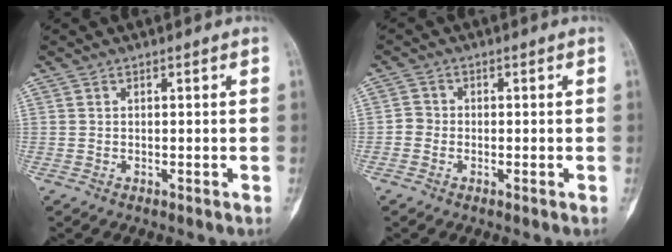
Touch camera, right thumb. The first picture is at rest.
{"total": 1.8, "force": [-0.6, 1.6, 0.5], "torque": [-0.003, 0.007, -0.020]}